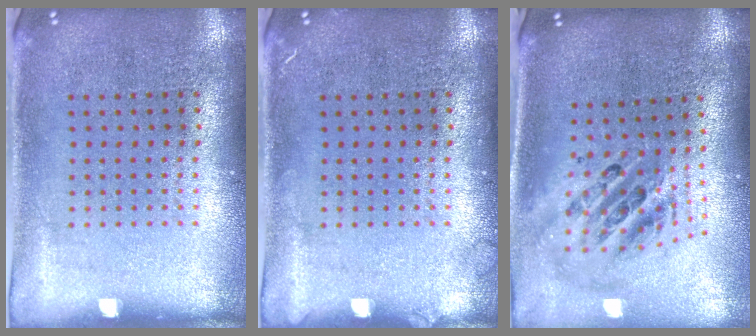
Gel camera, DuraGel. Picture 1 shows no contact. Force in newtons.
{"total": 0.8, "press": 0.7, "slide": 0.2}
{"total": 2.4, "press": 1.7, "slide": 1.6}